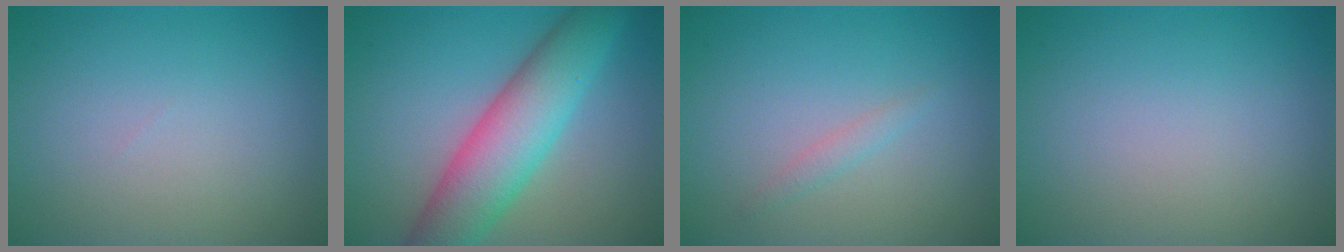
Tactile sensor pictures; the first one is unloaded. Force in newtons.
{"total": 8.1, "press": 8.1, "slide": 0.1}
{"total": 0.9, "press": 0.8, "slide": 0.0}
{"total": 0.0}